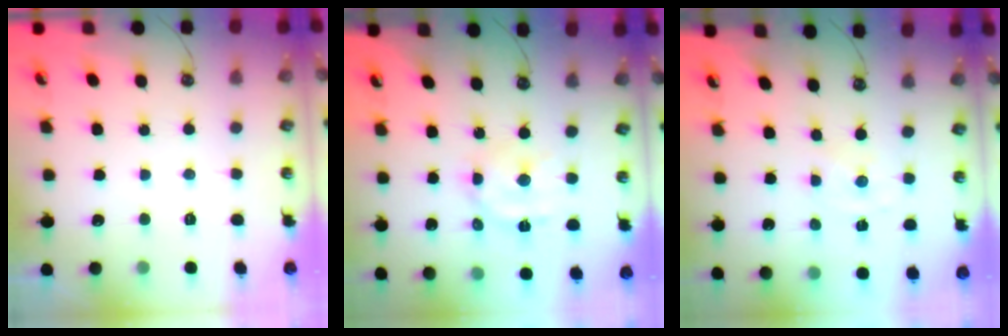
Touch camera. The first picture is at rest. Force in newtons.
{"total": 10.8, "press": 10.8, "slide": 0.8}
{"total": 0.0}